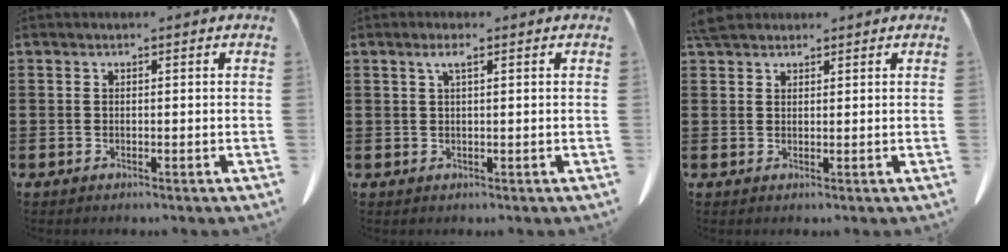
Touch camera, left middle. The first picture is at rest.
{"total": 1.8, "force": [0.7, 0.3, 1.6], "torque": [-0.033, 0.003, 0.013]}
{"total": 3.3, "force": [2.8, 1.2, 1.3], "torque": [-0.034, 0.002, 0.056]}